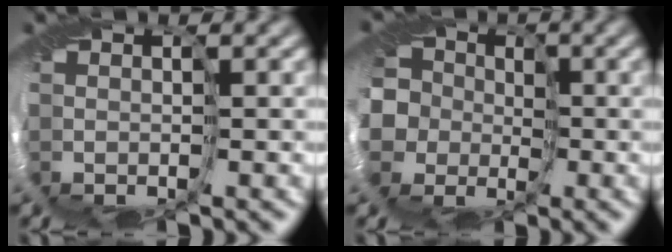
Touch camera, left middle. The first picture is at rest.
{"total": 7.2, "force": [-0.3, 6.6, 2.8], "torque": [-0.060, 0.013, -0.067]}